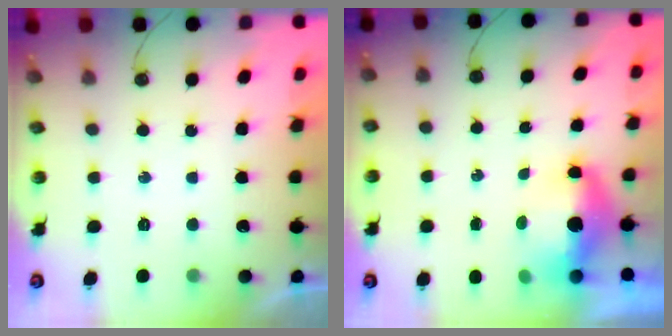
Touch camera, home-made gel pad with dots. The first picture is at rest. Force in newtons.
{"total": 6.5, "press": 6.3, "slide": 1.4}